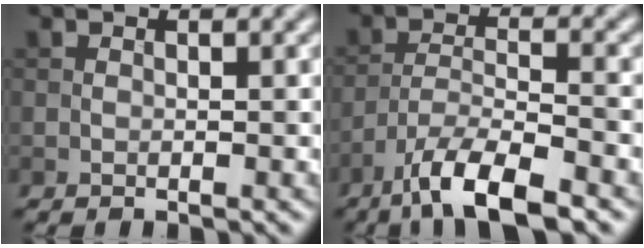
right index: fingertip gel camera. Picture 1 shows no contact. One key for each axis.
{"total": 7.1, "fx": -5.0, "fy": 1.6, "fz": 4.7, "tx": -0.083, "ty": -0.001, "tz": -0.094}